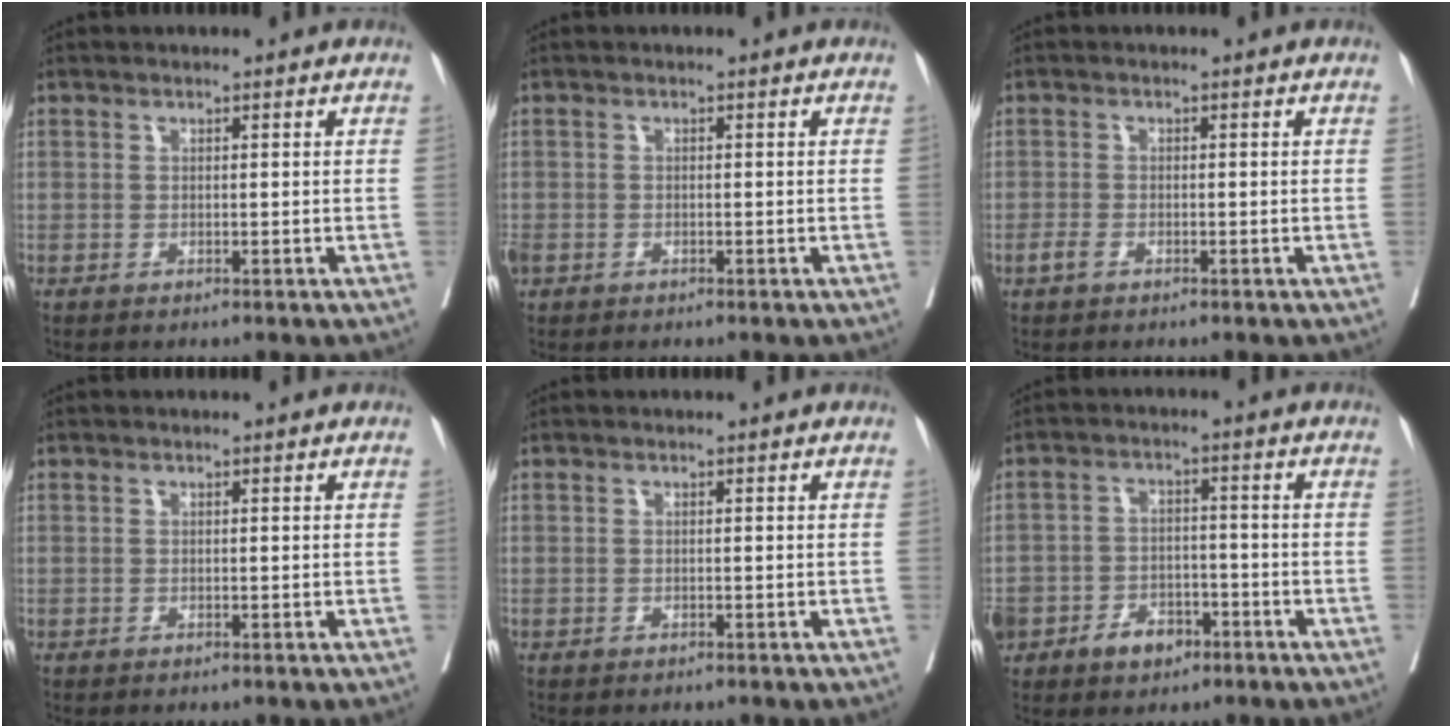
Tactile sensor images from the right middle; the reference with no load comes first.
{"total": 3.2, "force": [-1.3, 2.5, 1.6], "torque": [-0.054, -0.005, -0.023]}
{"total": 1.2, "force": [-0.8, 0.5, 0.8], "torque": [-0.018, 0.001, -0.015]}
{"total": 0.0}
{"total": 0.0}
{"total": 13.0, "force": [-5.8, 9.9, 6.1], "torque": [-0.163, 0.015, -0.088]}